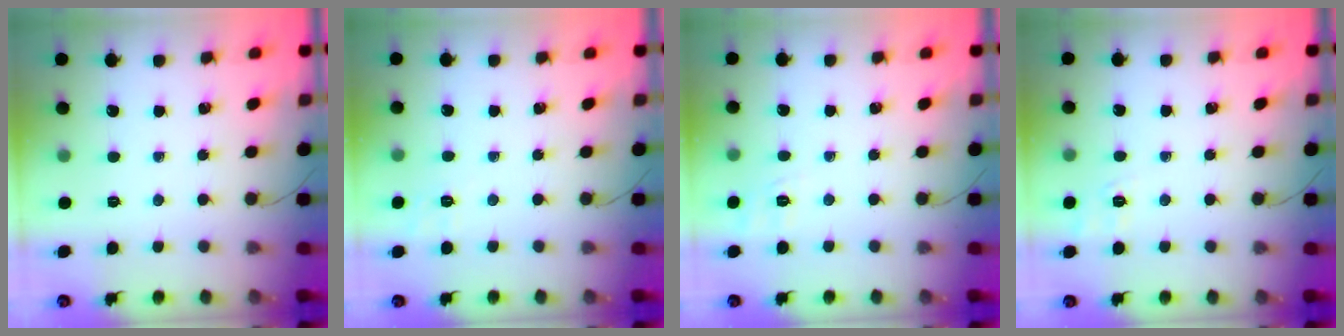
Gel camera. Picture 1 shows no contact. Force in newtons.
{"total": 2.8, "press": 2.3, "slide": 1.7}
{"total": 2.1, "press": 0.5, "slide": 2.0}
{"total": 3.5, "press": 3.0, "slide": 1.8}